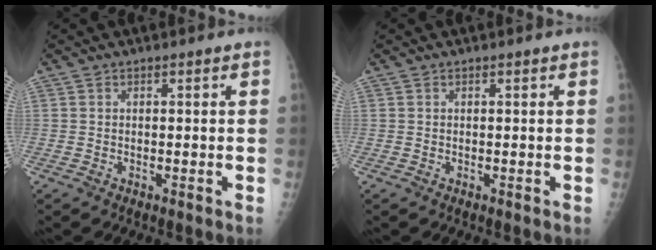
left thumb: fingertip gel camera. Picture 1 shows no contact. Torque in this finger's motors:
{"motor_torque": [0.03, 0.03, 0.22, -0.13, 0.00]}